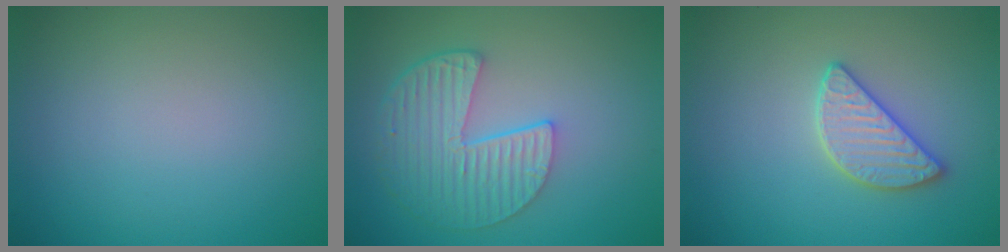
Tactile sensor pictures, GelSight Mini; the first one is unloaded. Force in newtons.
{"total": 5.7, "press": 4.3, "slide": 3.7}
{"total": 2.8, "press": 2.8, "slide": 0.5}